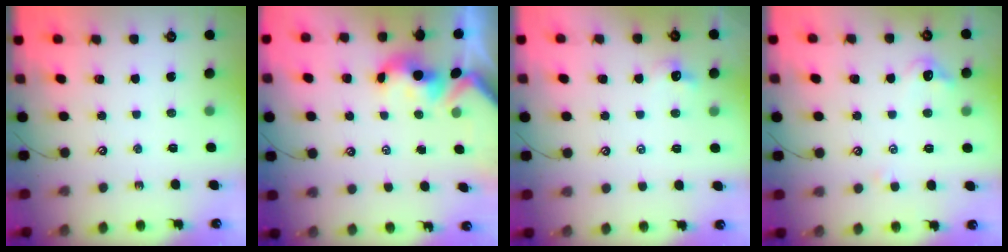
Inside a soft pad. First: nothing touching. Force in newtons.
{"total": 1.5, "press": 1.3, "slide": 0.7}
{"total": 0.7, "press": 0.5, "slide": 0.4}
{"total": 0.8, "press": 0.5, "slide": 0.7}